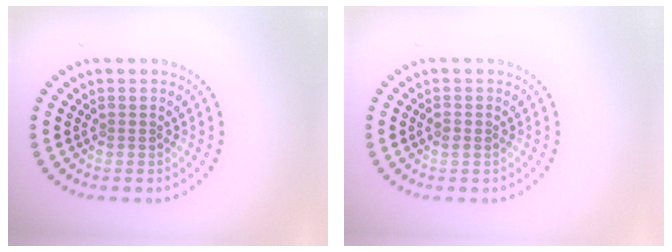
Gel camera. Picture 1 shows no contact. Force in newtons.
{"total": 0.9, "press": 0.9, "slide": 0.2}